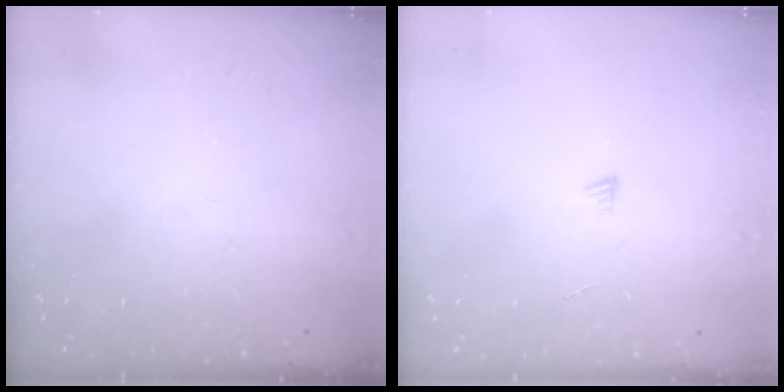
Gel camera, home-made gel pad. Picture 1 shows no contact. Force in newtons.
{"total": 3.0, "press": 3.0, "slide": 0.3}